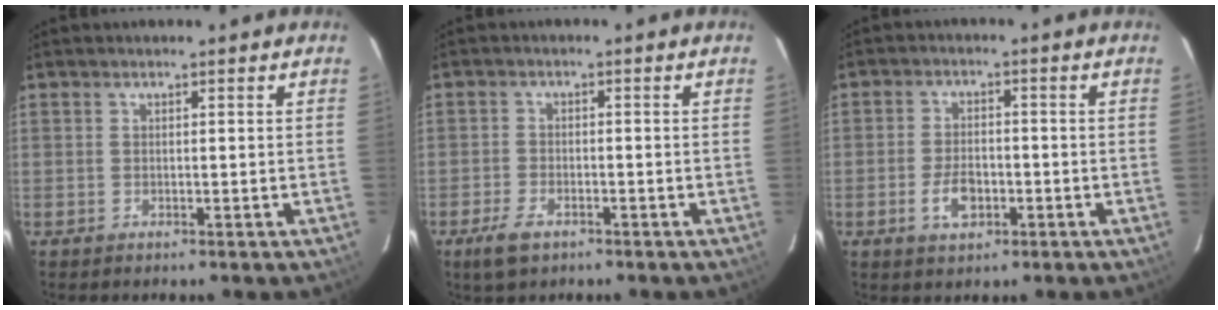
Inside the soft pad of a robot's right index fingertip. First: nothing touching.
{"total": 4.8, "force": [-3.1, 2.4, 2.8], "torque": [-0.077, -0.007, -0.057]}
{"total": 5.6, "force": [-2.1, 3.1, 4.1], "torque": [-0.084, 0.001, -0.034]}